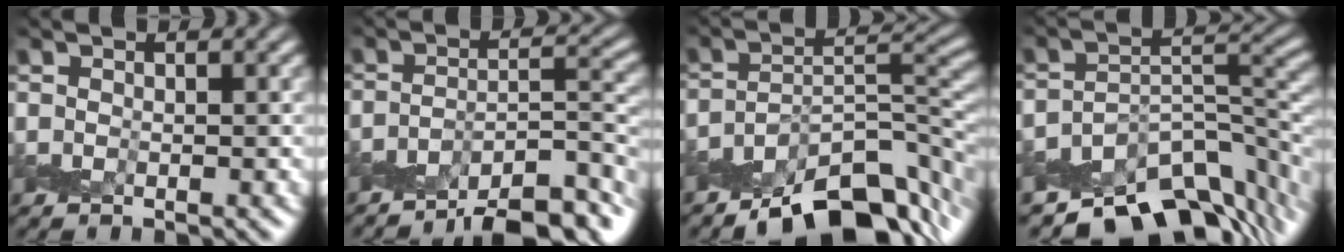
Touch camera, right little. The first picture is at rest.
{"total": 8.0, "force": [-6.7, 1.7, 4.1], "torque": [-0.054, 0.002, -0.107]}
{"total": 10.2, "force": [-7.4, 3.5, 6.0], "torque": [-0.076, 0.002, -0.133]}
{"total": 10.6, "force": [-8.1, 4.4, 5.1], "torque": [-0.061, -0.007, -0.132]}